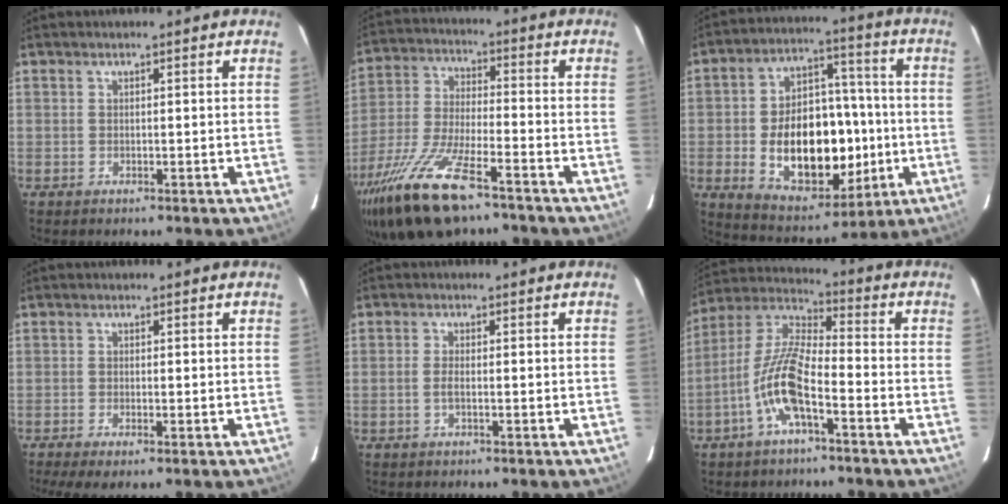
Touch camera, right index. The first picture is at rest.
{"total": 19.5, "force": [-13.2, 5.8, 13.2], "torque": [-0.283, -0.047, -0.248]}
{"total": 20.2, "force": [-3.5, 12.8, 15.1], "torque": [-0.277, 0.022, -0.029]}
{"total": 3.8, "force": [-2.1, 0.5, 3.1], "torque": [-0.069, -0.013, -0.036]}
{"total": 1.7, "force": [-0.4, 0.6, 1.6], "torque": [-0.034, 0.001, -0.009]}
{"total": 11.8, "force": [-5.2, 3.3, 10.1], "torque": [-0.215, 0.005, -0.105]}